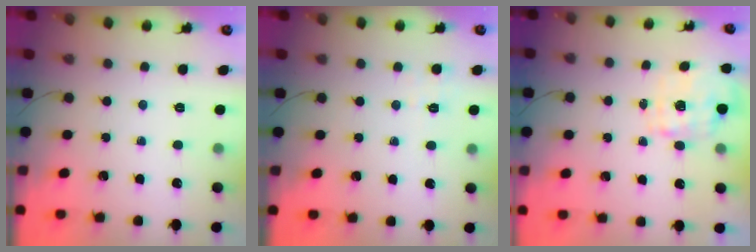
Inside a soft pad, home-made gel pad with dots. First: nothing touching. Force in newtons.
{"total": 2.2, "press": 1.7, "slide": 1.5}
{"total": 1.8, "press": 1.7, "slide": 0.5}